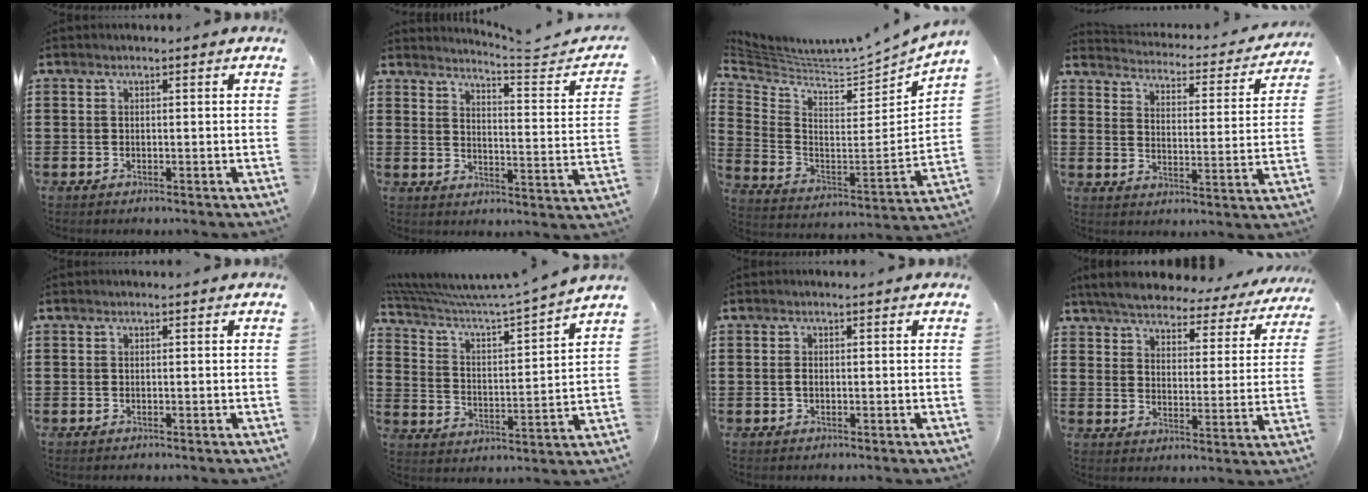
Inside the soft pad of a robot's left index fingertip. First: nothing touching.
{"total": 4.0, "force": [3.8, -0.5, 1.4], "torque": [-0.032, -0.035, 0.054]}
{"total": 3.4, "force": [3.3, -0.5, 0.4], "torque": [-0.035, -0.054, 0.048]}
{"total": 3.0, "force": [3.0, 0.1, 0.5], "torque": [-0.030, -0.029, 0.043]}
{"total": 0.0}
{"total": 5.1, "force": [4.6, -0.2, 2.1], "torque": [-0.065, -0.047, 0.069]}
{"total": 1.0, "force": [0.0, 0.5, 0.8], "torque": [-0.018, 0.001, -0.001]}
{"total": 5.3, "force": [5.1, 0.6, 1.3], "torque": [-0.052, -0.032, 0.086]}